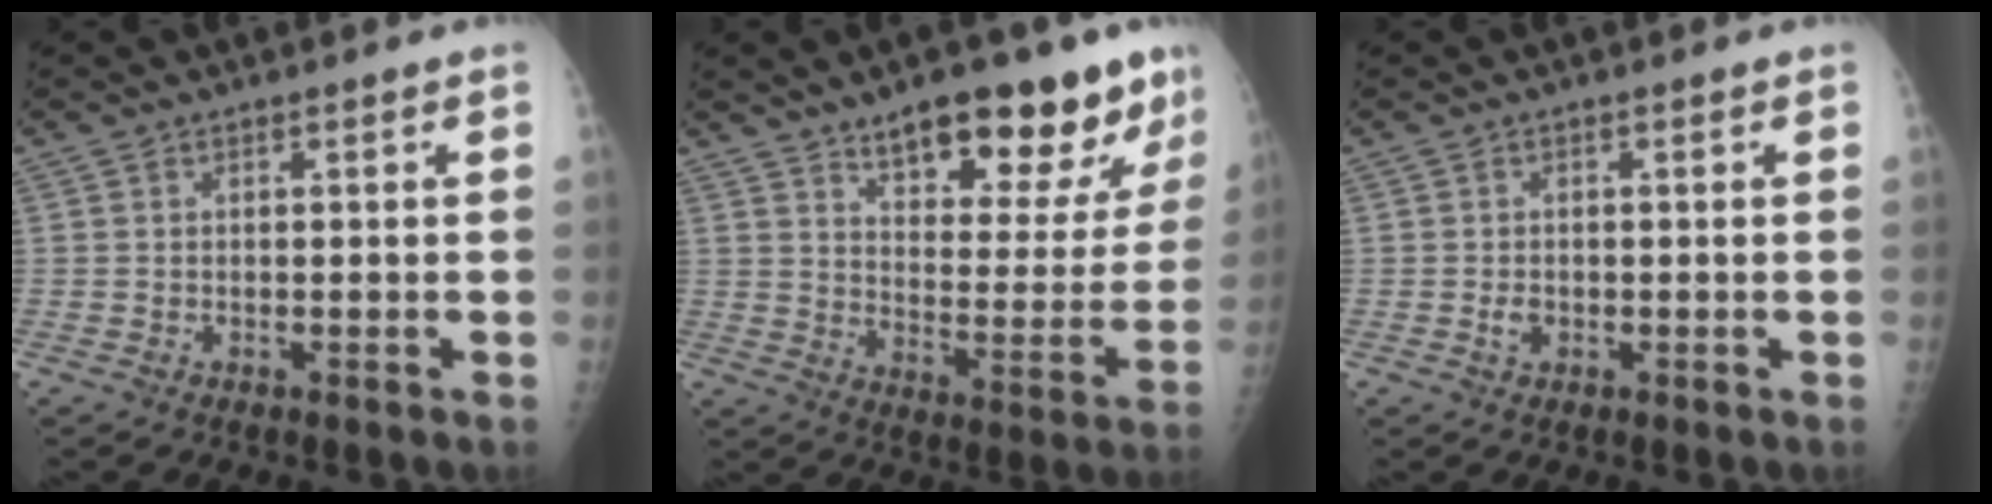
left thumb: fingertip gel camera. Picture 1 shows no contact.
{"total": 20.0, "force": [13.1, 7.0, 13.4], "torque": [-0.138, -0.066, 0.192]}
{"total": 1.5, "force": [-0.3, 1.1, 1.0], "torque": [-0.014, 0.001, -0.005]}